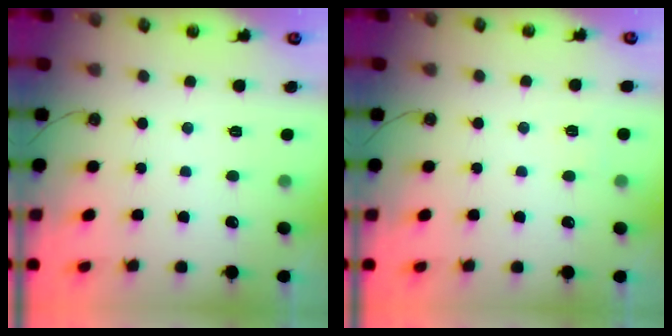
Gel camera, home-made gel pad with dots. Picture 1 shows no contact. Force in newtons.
{"total": 2.7, "press": 2.4, "slide": 1.3}